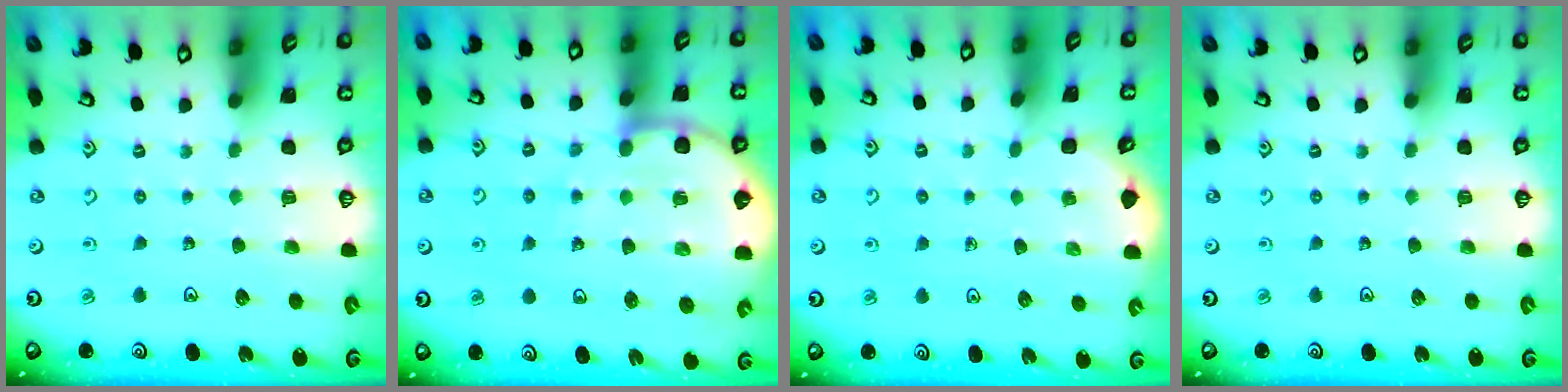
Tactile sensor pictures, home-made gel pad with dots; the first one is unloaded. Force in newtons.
{"total": 10.3, "press": 10.1, "slide": 2.1}
{"total": 2.4, "press": 2.4, "slide": 0.1}
{"total": 0.0}